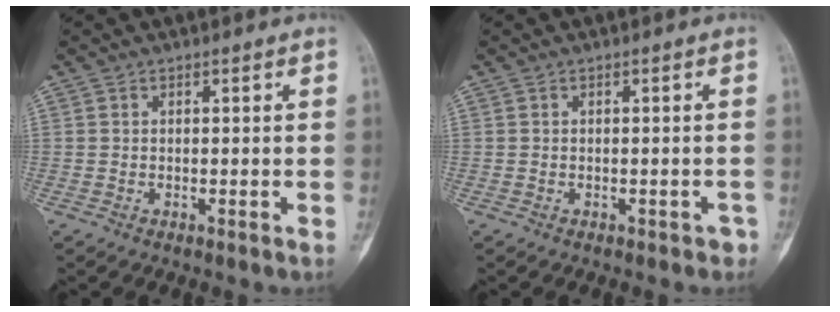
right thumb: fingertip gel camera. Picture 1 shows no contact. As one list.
[{"total": 1.5, "force": [-1.0, 1.0, 0.6], "torque": [-0.006, 0.011, -0.009]}]